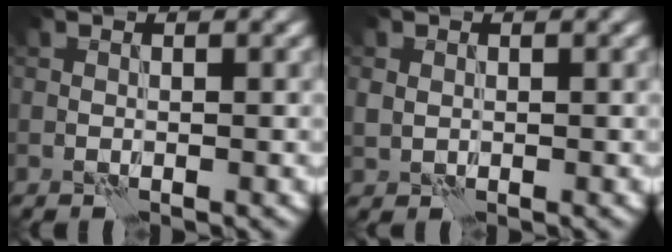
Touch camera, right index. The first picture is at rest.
{"total": 1.2, "force": [0.2, 1.1, 0.5], "torque": [-0.013, 0.002, 0.005]}